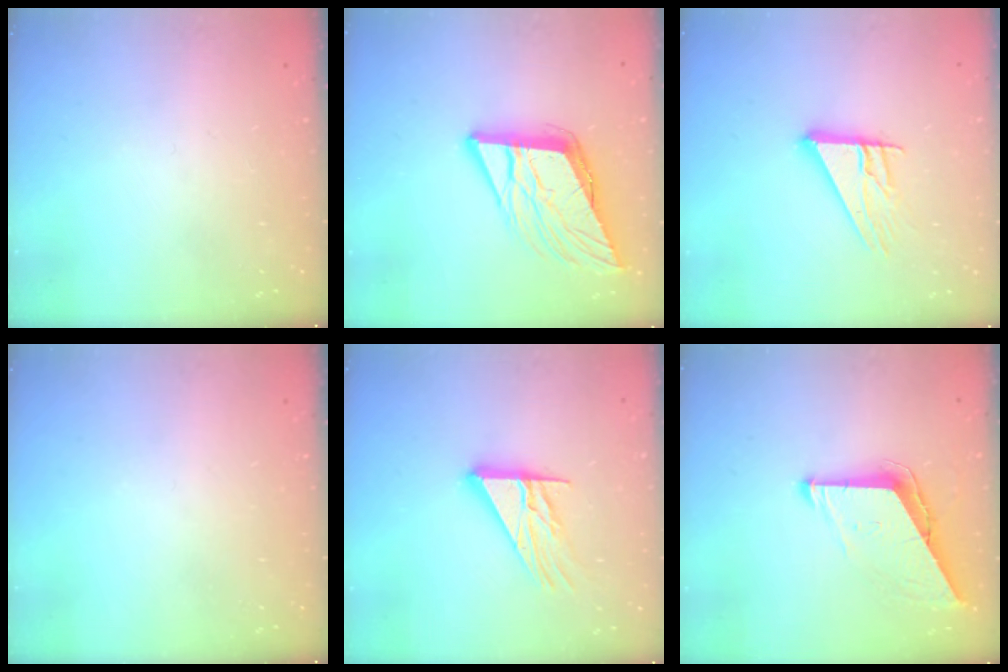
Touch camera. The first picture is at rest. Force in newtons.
{"total": 13.2, "press": 13.0, "slide": 2.6}
{"total": 12.9, "press": 12.9, "slide": 1.2}
{"total": 0.0}
{"total": 13.6, "press": 13.5, "slide": 1.3}
{"total": 8.8, "press": 8.7, "slide": 0.4}